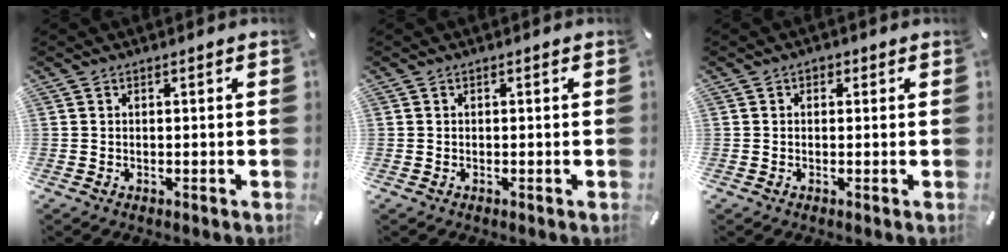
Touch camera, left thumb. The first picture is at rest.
{"total": 0.0}
{"total": 1.3, "force": [0.1, 1.2, 0.5], "torque": [-0.010, 0.007, 0.000]}